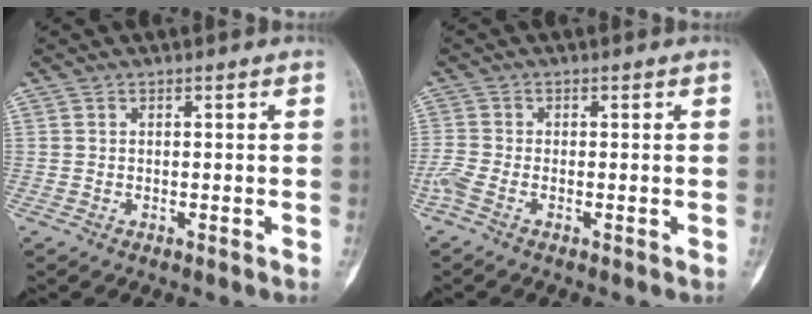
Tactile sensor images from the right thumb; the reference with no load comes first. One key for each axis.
{"total": 3.2, "fx": -2.0, "fy": 1.3, "fz": 2.2, "tx": -0.066, "ty": 0.004, "tz": -0.046}